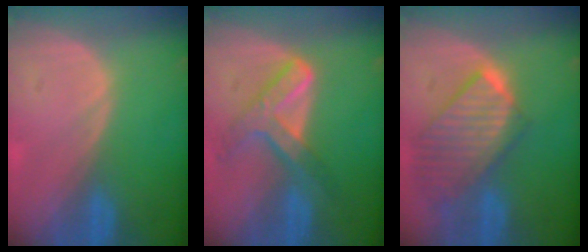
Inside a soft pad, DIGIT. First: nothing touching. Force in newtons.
{"total": 7.2, "press": 6.2, "slide": 3.7}
{"total": 9.8, "press": 8.6, "slide": 4.8}